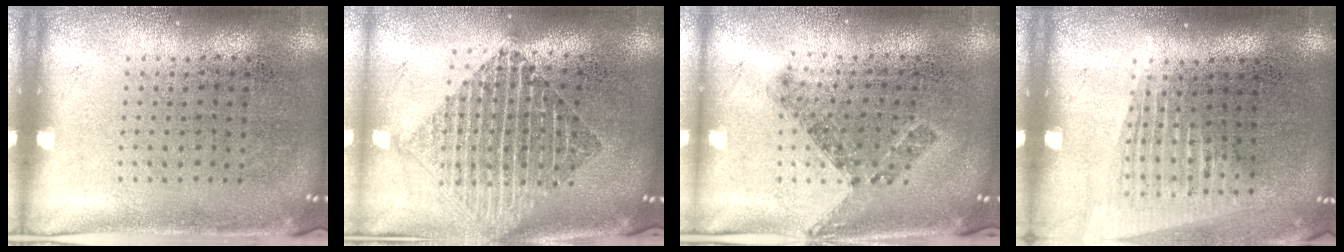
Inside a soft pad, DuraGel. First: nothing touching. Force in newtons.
{"total": 2.1, "press": 1.7, "slide": 1.2}
{"total": 0.8, "press": 0.8, "slide": 0.3}
{"total": 1.5, "press": 1.3, "slide": 0.8}